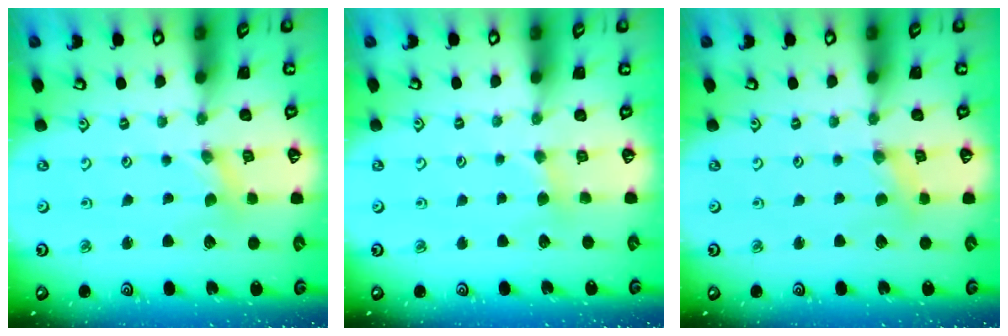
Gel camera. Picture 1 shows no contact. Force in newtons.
{"total": 1.8, "press": 1.8, "slide": 0.3}
{"total": 1.6, "press": 1.6, "slide": 0.3}